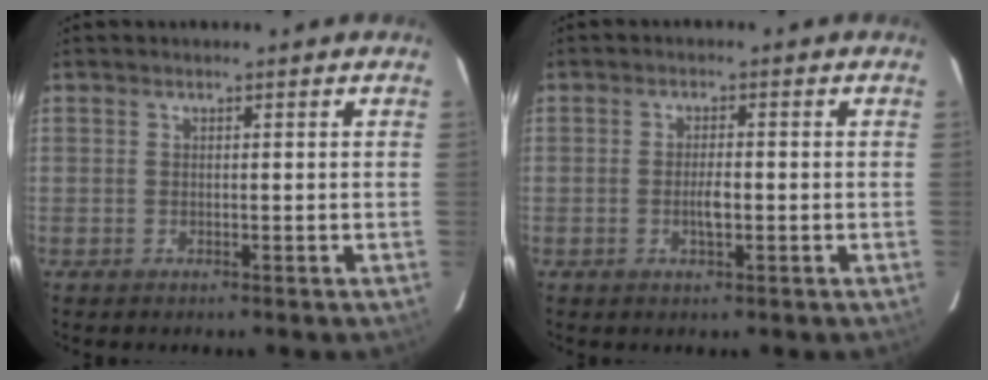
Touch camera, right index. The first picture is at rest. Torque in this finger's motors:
{"motor_torque": [-0.02, 0.00, 0.03, 0.03]}